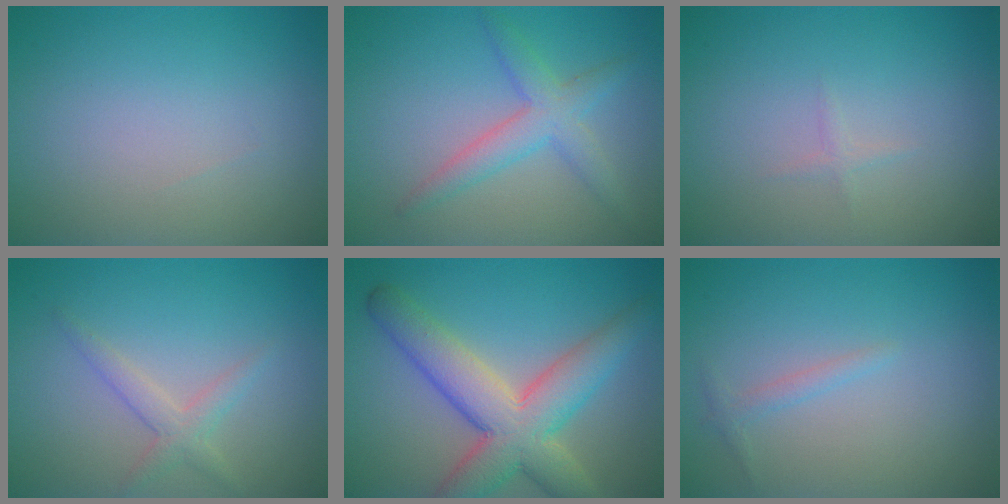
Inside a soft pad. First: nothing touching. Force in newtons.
{"total": 3.3, "press": 3.3, "slide": 0.1}
{"total": 0.6, "press": 0.6, "slide": 0.0}
{"total": 2.0, "press": 2.0, "slide": 0.1}
{"total": 8.1, "press": 8.1, "slide": 0.6}
{"total": 0.9, "press": 0.9, "slide": 0.1}